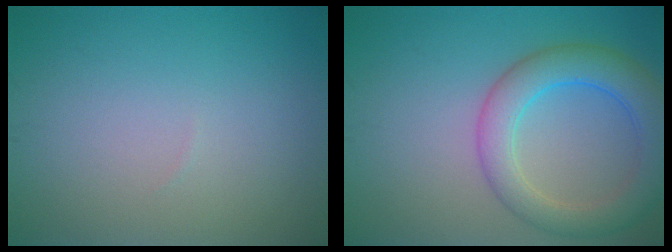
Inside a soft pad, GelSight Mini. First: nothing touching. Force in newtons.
{"total": 5.7, "press": 5.7, "slide": 0.2}